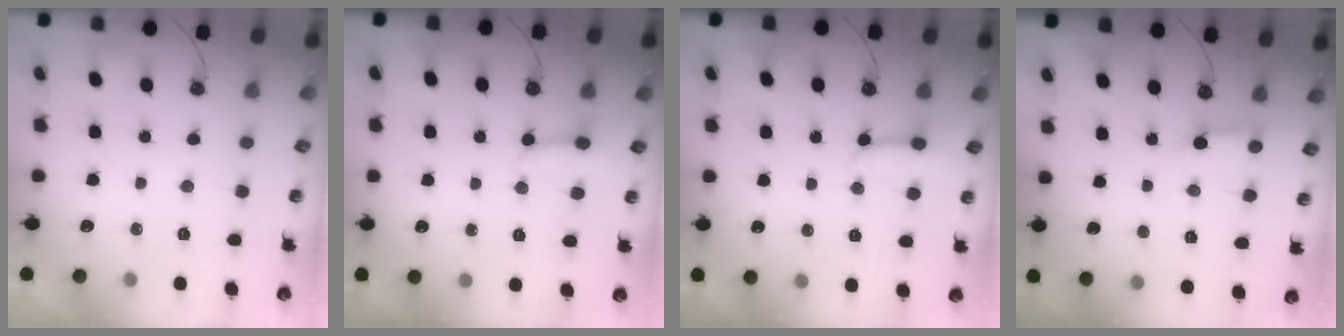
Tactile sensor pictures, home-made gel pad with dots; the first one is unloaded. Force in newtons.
{"total": 2.5, "press": 2.5, "slide": 0.2}
{"total": 3.1, "press": 3.1, "slide": 0.1}
{"total": 2.5, "press": 2.5, "slide": 0.2}